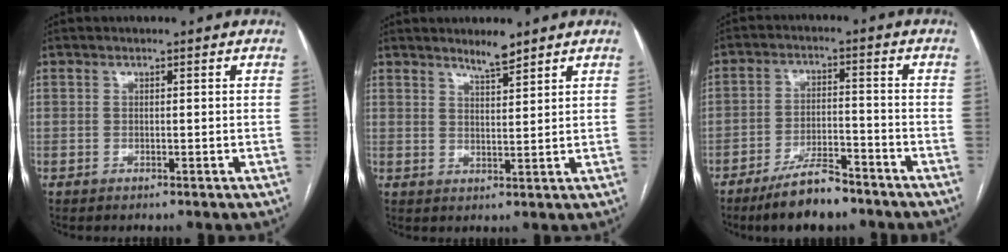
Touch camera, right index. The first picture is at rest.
{"total": 3.4, "force": [3.0, 0.2, 1.6], "torque": [-0.033, -0.006, 0.053]}
{"total": 10.4, "force": [-8.0, 2.6, 6.2], "torque": [-0.110, -0.010, -0.139]}